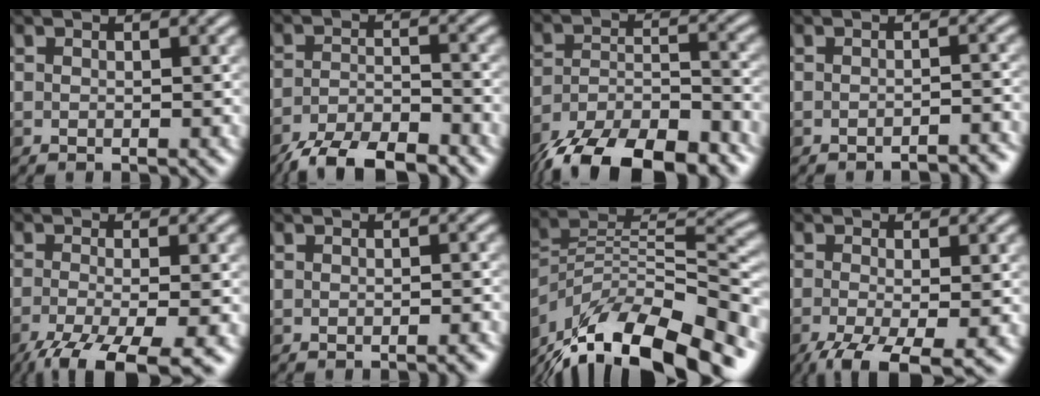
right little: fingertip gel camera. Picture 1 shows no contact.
{"total": 5.9, "force": [-5.3, 0.9, 2.4], "torque": [-0.051, -0.003, -0.102]}
{"total": 10.8, "force": [-9.2, 2.8, 5.0], "torque": [-0.097, -0.006, -0.168]}
{"total": 1.7, "force": [-1.6, -0.1, 0.3], "torque": [0.007, 0.008, -0.032]}
{"total": 9.8, "force": [-5.6, 3.0, 7.5], "torque": [-0.143, -0.030, -0.088]}
{"total": 0.8, "force": [-0.7, -0.3, 0.1], "torque": [-0.001, 0.000, -0.015]}
{"total": 14.4, "force": [-11.6, 4.0, 7.7], "torque": [-0.157, 0.020, -0.199]}
{"total": 7.6, "force": [-4.0, 2.4, 6.0], "torque": [-0.118, -0.017, -0.062]}